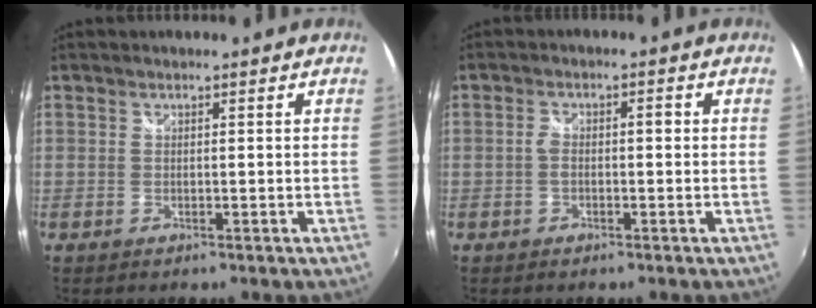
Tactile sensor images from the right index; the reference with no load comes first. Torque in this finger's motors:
{"motor_torque": [0.60, 0.11, 0.02, 0.04]}